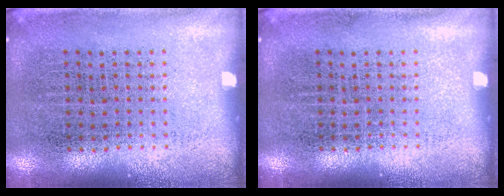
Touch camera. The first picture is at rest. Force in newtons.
{"total": 0.0}